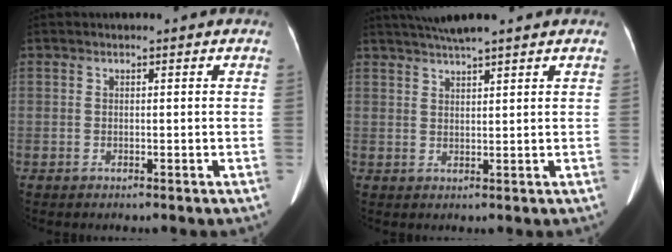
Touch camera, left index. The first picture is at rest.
{"total": 6.1, "force": [5.2, -0.4, 3.2], "torque": [-0.058, 0.030, 0.089]}